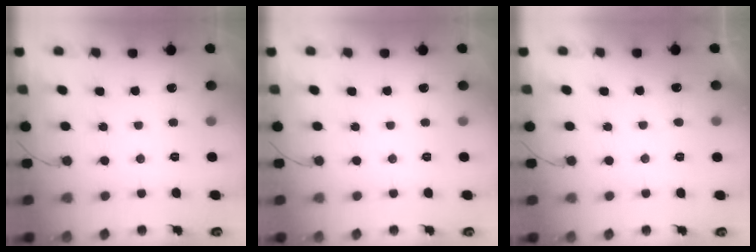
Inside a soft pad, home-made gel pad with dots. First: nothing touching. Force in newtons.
{"total": 0.0}
{"total": 4.6, "press": 4.6, "slide": 0.3}